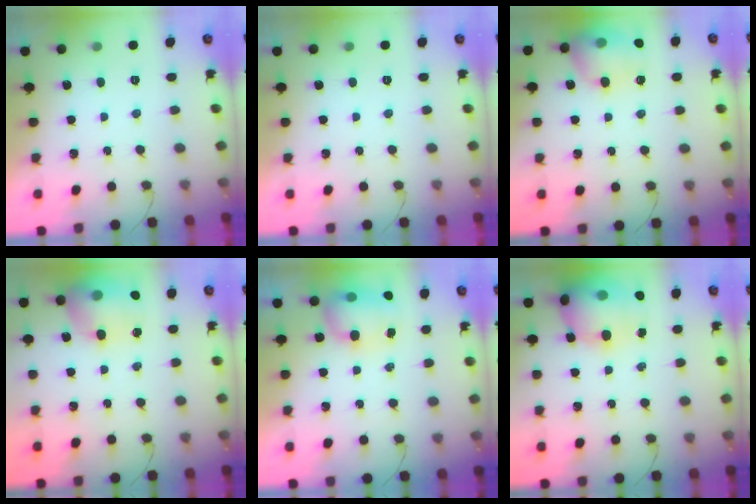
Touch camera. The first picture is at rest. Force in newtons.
{"total": 0.0}
{"total": 15.3, "press": 15.1, "slide": 2.0}
{"total": 17.2, "press": 17.1, "slide": 1.2}
{"total": 11.7, "press": 9.3, "slide": 7.1}
{"total": 15.6, "press": 15.1, "slide": 3.7}